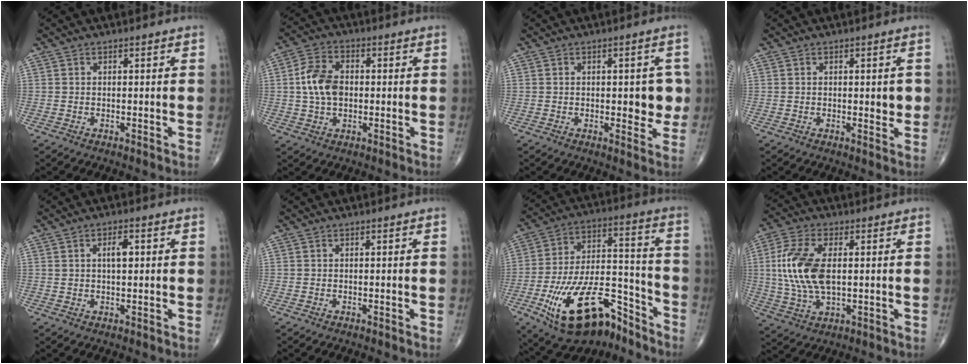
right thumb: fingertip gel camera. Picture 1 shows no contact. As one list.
[{"total": 8.3, "force": [0.2, 5.5, 6.2], "torque": [-0.112, 0.012, -0.002]}, {"total": 5.6, "force": [0.1, 2.6, 4.9], "torque": [-0.039, -0.004, 0.001]}, {"total": 2.6, "force": [0.2, 1.1, 2.4], "torque": [-0.023, -0.004, 0.003]}, {"total": 3.3, "force": [0.8, 1.4, 2.8], "torque": [-0.044, -0.001, 0.013]}, {"total": 0.0}, {"total": 21.9, "force": [-12.9, 10.1, 14.6], "torque": [-0.255, 0.081, -0.213]}, {"total": 13.1, "force": [1.2, 6.7, 11.2], "torque": [-0.246, 0.000, 0.025]}]